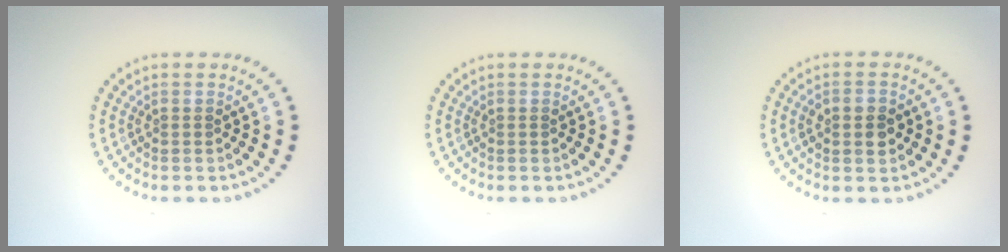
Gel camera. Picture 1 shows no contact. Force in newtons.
{"total": 0.0}
{"total": 3.1, "press": 3.1, "slide": 0.1}